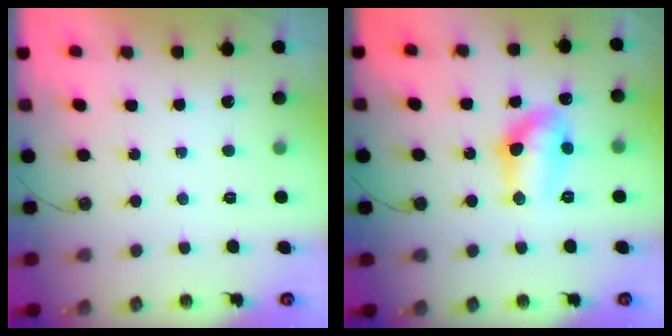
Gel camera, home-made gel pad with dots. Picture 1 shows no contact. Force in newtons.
{"total": 13.5, "press": 12.8, "slide": 4.5}